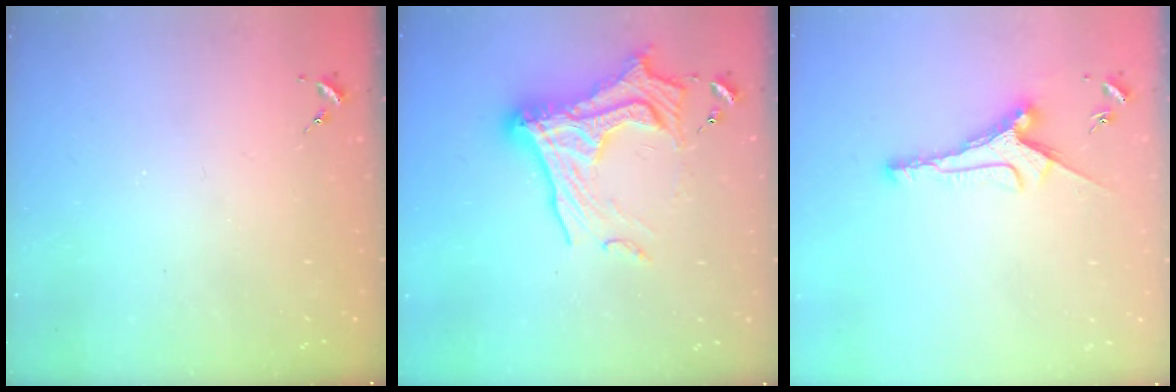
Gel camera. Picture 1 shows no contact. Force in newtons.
{"total": 22.2, "press": 22.1, "slide": 2.7}
{"total": 8.7, "press": 8.7, "slide": 0.4}